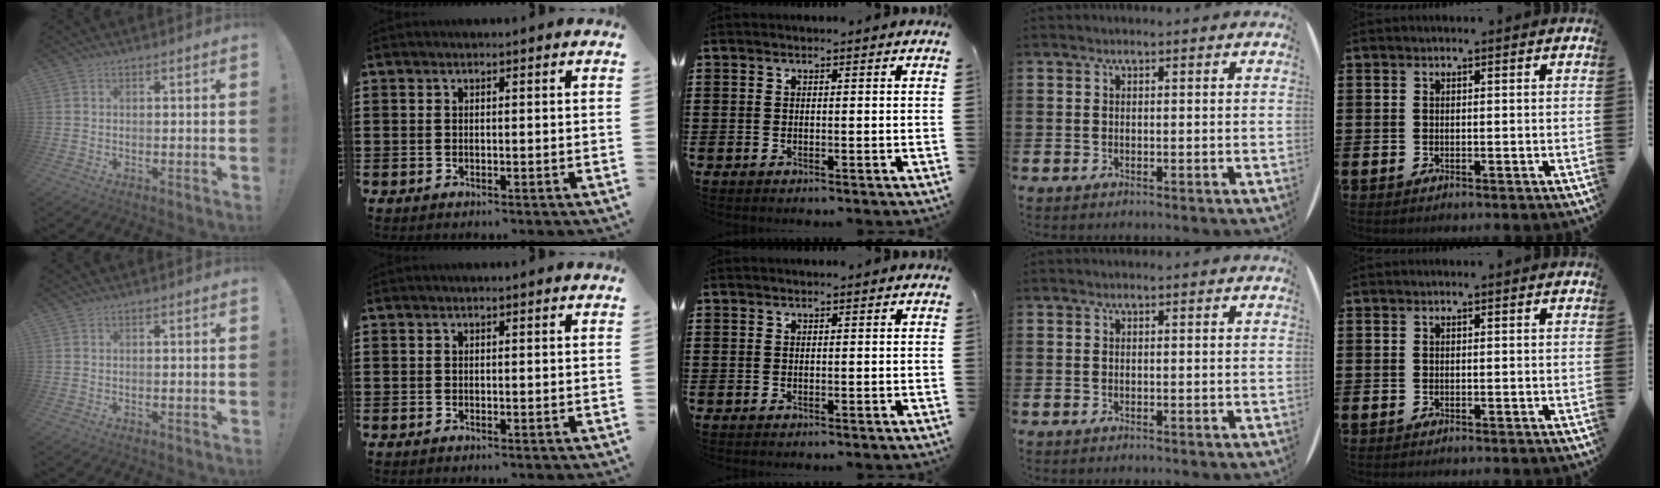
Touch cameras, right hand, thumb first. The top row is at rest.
{}